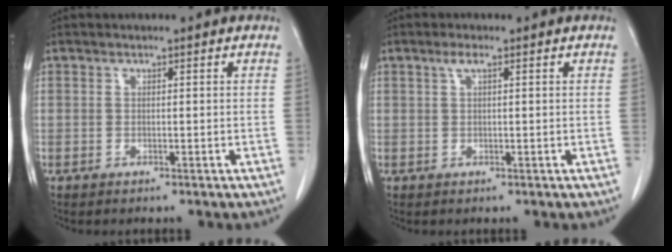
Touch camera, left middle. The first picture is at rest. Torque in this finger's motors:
{"motor_torque": [0.26, -0.05, 0.00, 0.01]}